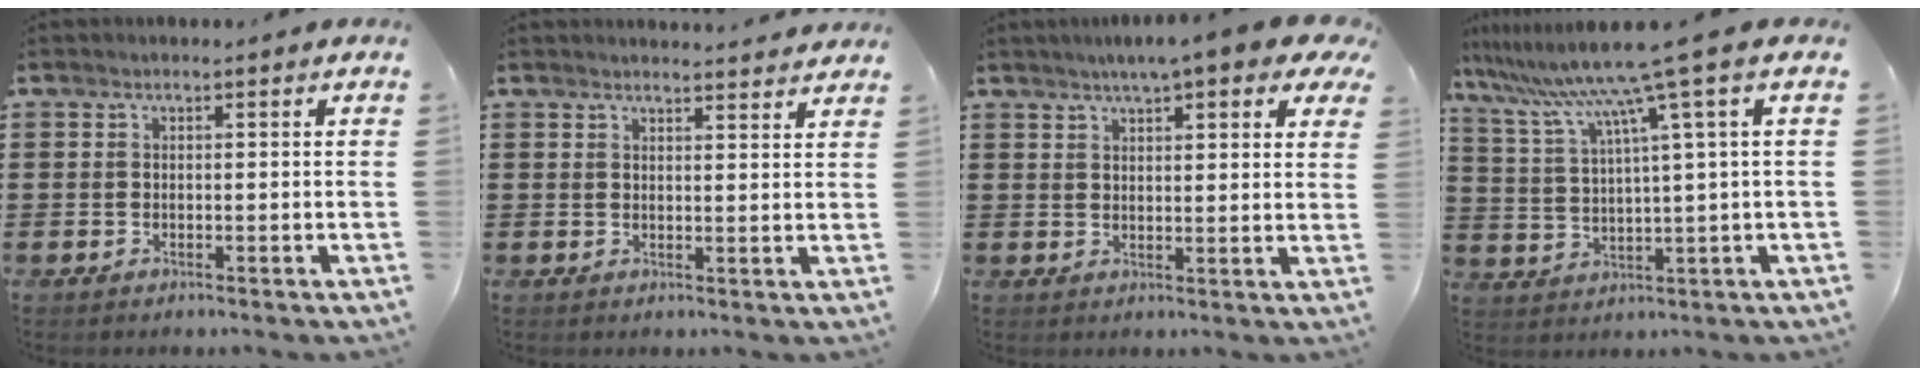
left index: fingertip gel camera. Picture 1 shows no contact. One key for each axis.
{"total": 2.4, "fx": 2.4, "fy": -0.2, "fz": 0.1, "tx": -0.009, "ty": -0.009, "tz": 0.046}
{"total": 5.7, "fx": 4.6, "fy": 0.5, "fz": 3.4, "tx": -0.071, "ty": -0.007, "tz": 0.078}
{"total": 10.0, "fx": 6.5, "fy": -1.2, "fz": 7.5, "tx": -0.177, "ty": -0.038, "tz": 0.099}